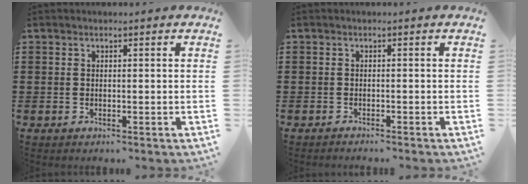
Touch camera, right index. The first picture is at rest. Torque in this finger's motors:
{"motor_torque": [-0.37, 0.38, -0.08, -0.02]}